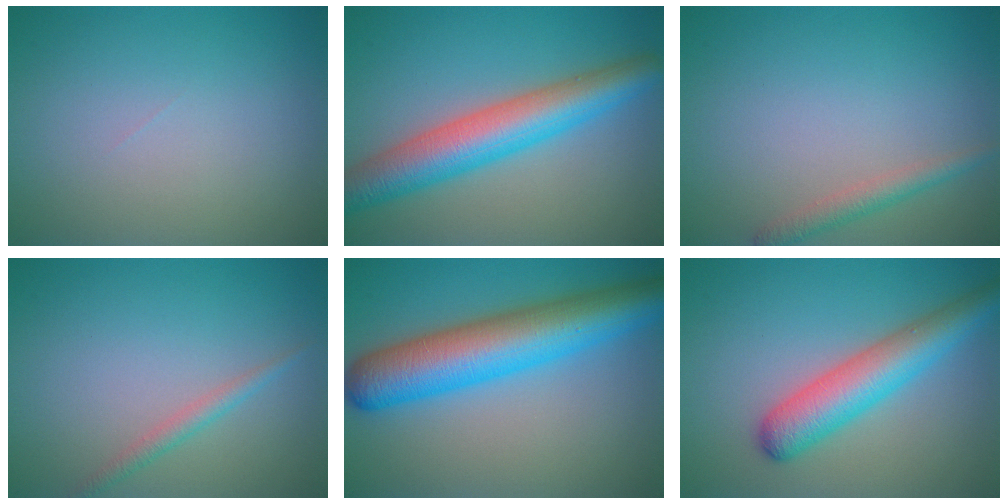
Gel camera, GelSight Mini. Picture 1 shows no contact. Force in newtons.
{"total": 7.5, "press": 7.5, "slide": 0.1}
{"total": 1.8, "press": 1.8, "slide": 0.1}
{"total": 1.4, "press": 1.4, "slide": 0.0}
{"total": 9.8, "press": 9.8, "slide": 0.3}
{"total": 5.8, "press": 5.8, "slide": 0.2}